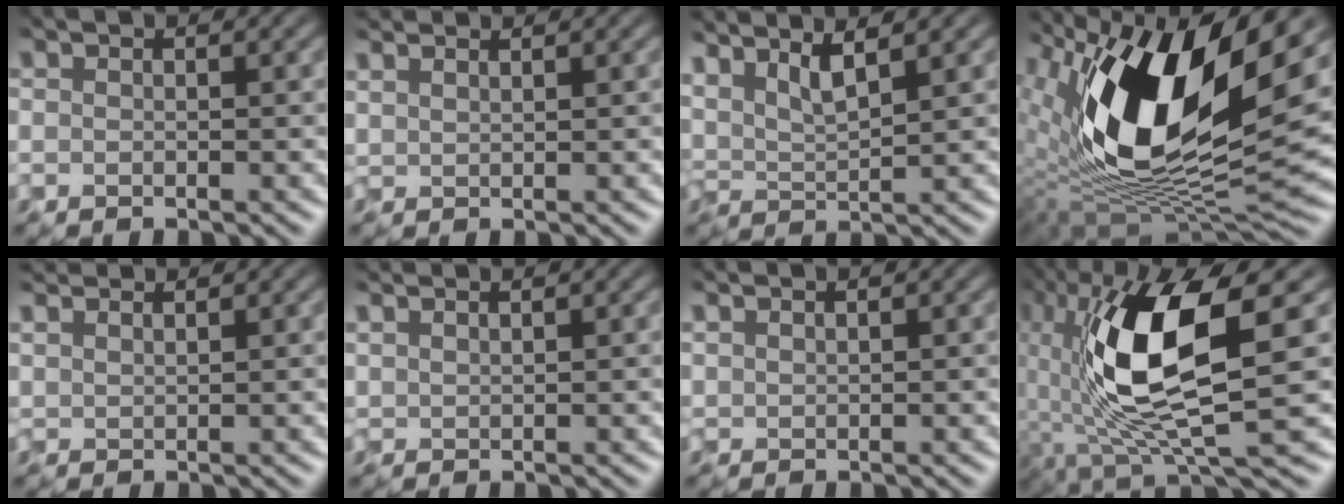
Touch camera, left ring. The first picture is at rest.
{"total": 2.7, "force": [2.6, 0.6, 0.8], "torque": [-0.015, 0.007, 0.038]}
{"total": 3.7, "force": [2.7, 0.8, 2.3], "torque": [-0.043, 0.009, 0.049]}
{"total": 14.4, "force": [4.3, 6.1, 12.3], "torque": [-0.239, -0.018, 0.083]}
{"total": 3.6, "force": [3.3, 0.7, 1.1], "torque": [-0.022, 0.011, 0.050]}
{"total": 2.1, "force": [1.9, 0.4, 0.7], "torque": [-0.005, 0.004, 0.025]}
{"total": 1.0, "force": [1.0, 0.1, 0.1], "torque": [-0.004, 0.001, 0.022]}
{"total": 11.4, "force": [0.4, 3.4, 10.9], "torque": [-0.205, -0.004, 0.012]}